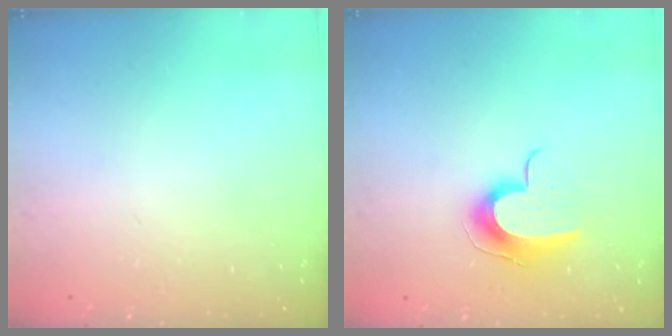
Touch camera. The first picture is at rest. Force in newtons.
{"total": 9.5, "press": 9.5, "slide": 0.4}